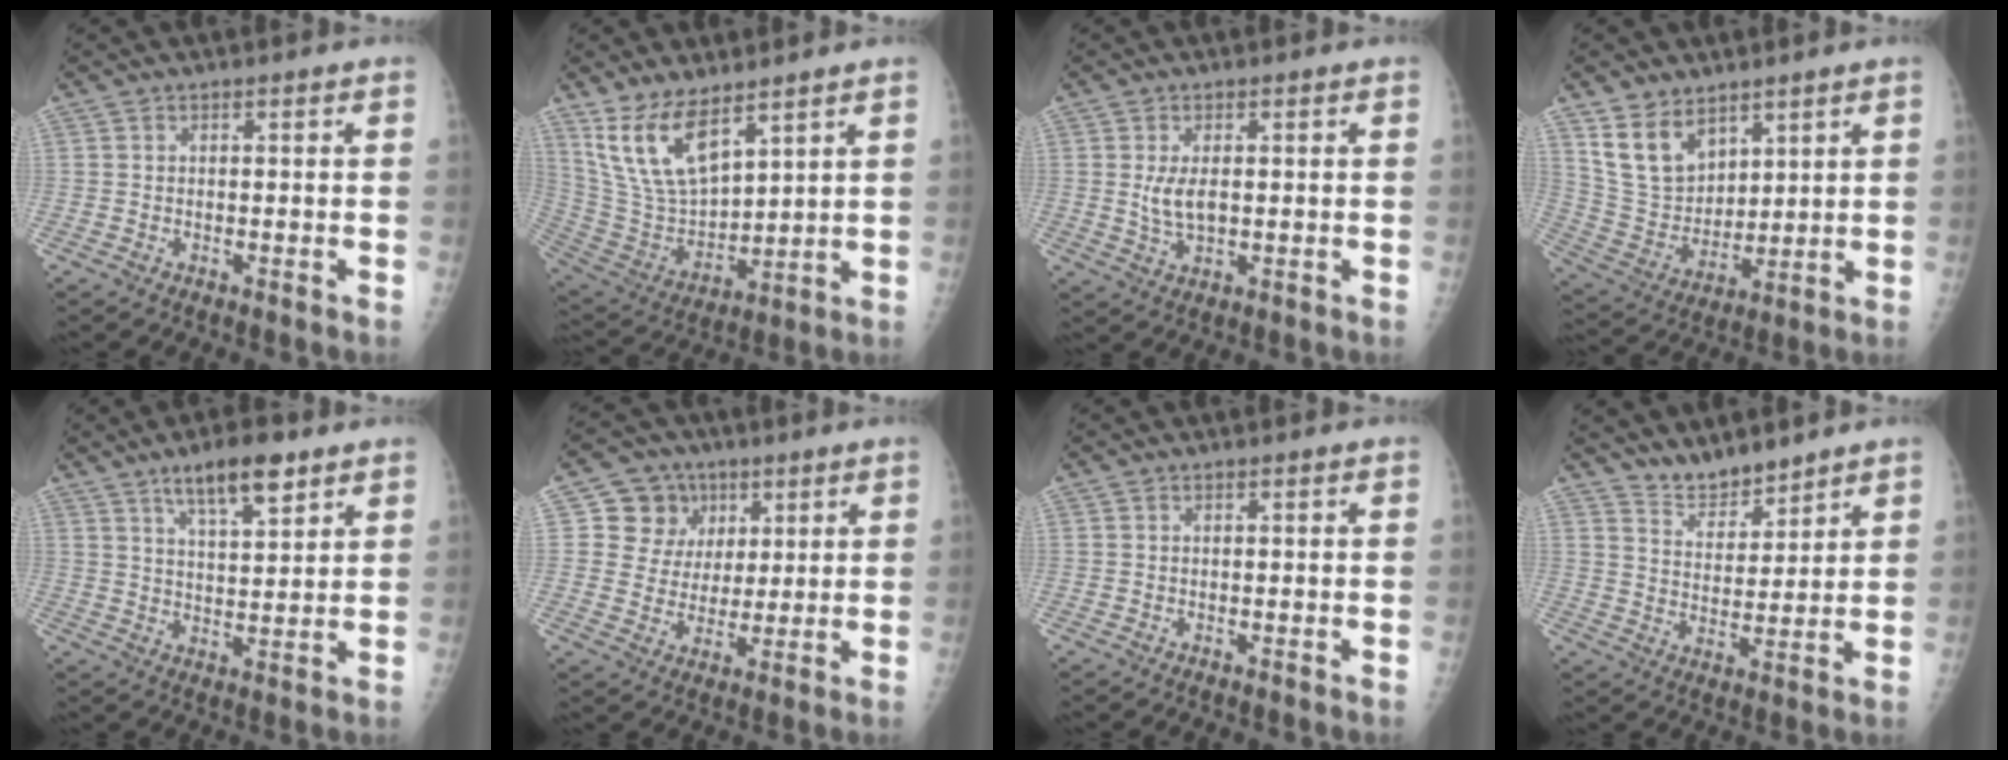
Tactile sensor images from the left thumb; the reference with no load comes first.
{"total": 13.5, "force": [8.7, 5.9, 8.5], "torque": [-0.148, -0.042, 0.194]}
{"total": 4.3, "force": [0.5, 2.3, 3.6], "torque": [-0.072, -0.010, 0.013]}
{"total": 11.4, "force": [7.2, 7.2, 5.2], "torque": [-0.072, -0.040, 0.156]}
{"total": 9.5, "force": [6.2, 3.0, 6.6], "torque": [-0.093, -0.031, 0.105]}
{"total": 9.7, "force": [3.7, 8.8, 1.9], "torque": [0.013, -0.007, 0.061]}
{"total": 0.0}
{"total": 6.5, "force": [6.1, 2.0, 1.3], "torque": [-0.006, -0.046, 0.119]}